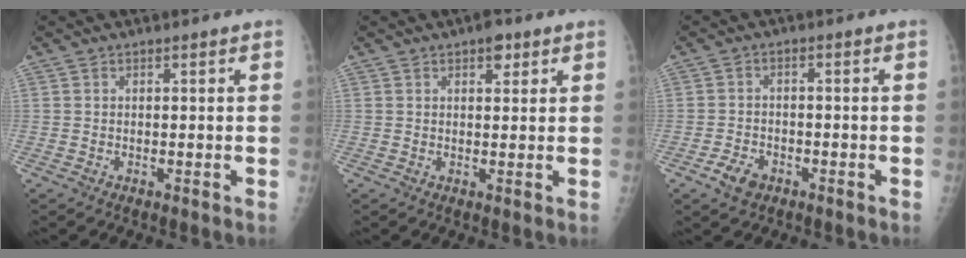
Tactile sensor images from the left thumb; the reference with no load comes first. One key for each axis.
{"total": 3.0, "fx": 1.8, "fy": 1.5, "fz": 1.9, "tx": -0.014, "ty": -0.006, "tz": 0.022}
{"total": 4.0, "fx": -2.3, "fy": 2.7, "fz": 2.0, "tx": -0.033, "ty": 0.011, "tz": -0.038}